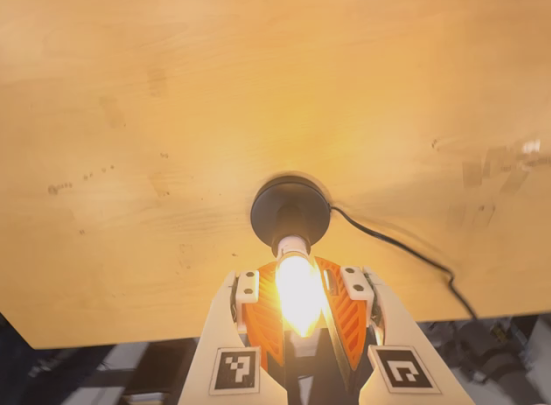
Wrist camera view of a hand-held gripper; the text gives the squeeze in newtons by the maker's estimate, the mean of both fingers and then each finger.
{"total": 15.4, "left": 14.9, "right": 15.9}